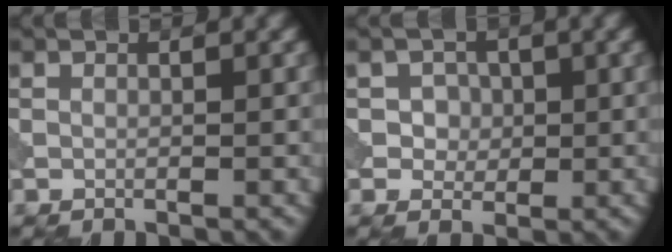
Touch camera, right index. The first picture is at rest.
{"total": 2.8, "force": [0.6, 2.5, 1.1], "torque": [-0.011, -0.002, 0.008]}